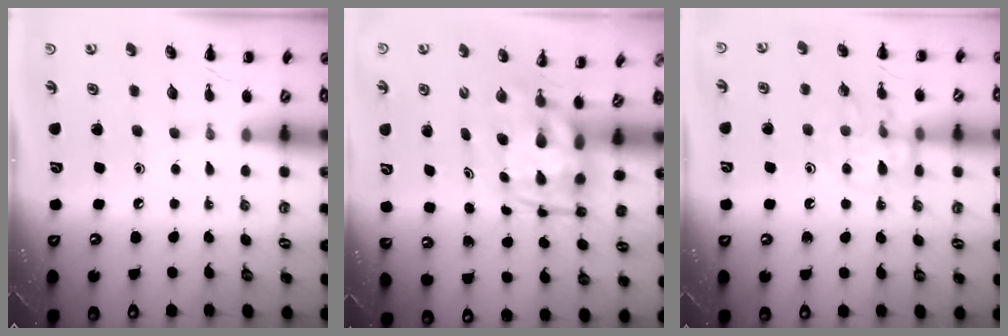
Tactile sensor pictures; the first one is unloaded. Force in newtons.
{"total": 4.7, "press": 4.3, "slide": 1.8}
{"total": 12.7, "press": 12.6, "slide": 0.8}